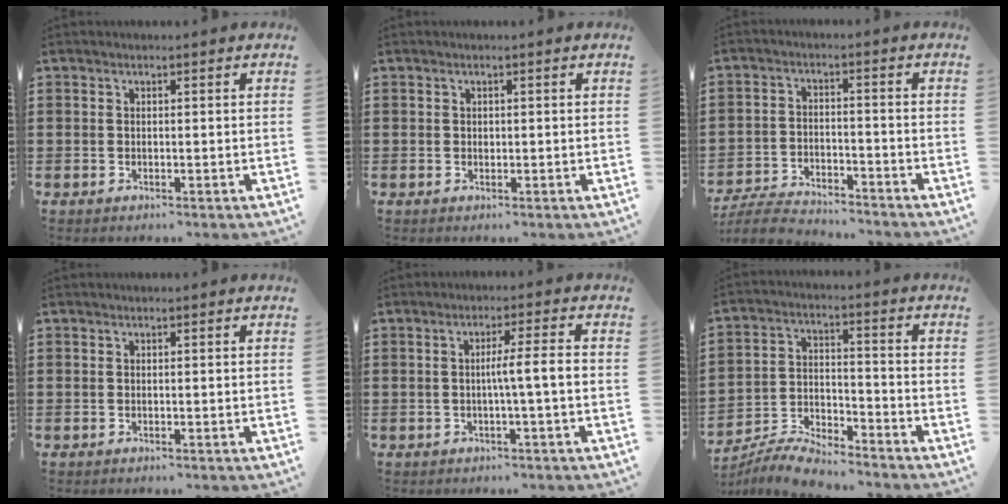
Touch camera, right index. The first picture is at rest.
{"total": 0.5, "force": [0.1, 0.5, 0.2], "torque": [-0.005, 0.002, 0.003]}
{"total": 5.4, "force": [-5.2, 0.9, 1.1], "torque": [-0.036, 0.001, -0.108]}
{"total": 0.0}
{"total": 4.1, "force": [-0.5, -0.2, 4.0], "torque": [-0.074, -0.004, -0.013]}
{"total": 6.7, "force": [-6.6, 0.6, 1.3], "torque": [-0.032, 0.006, -0.129]}